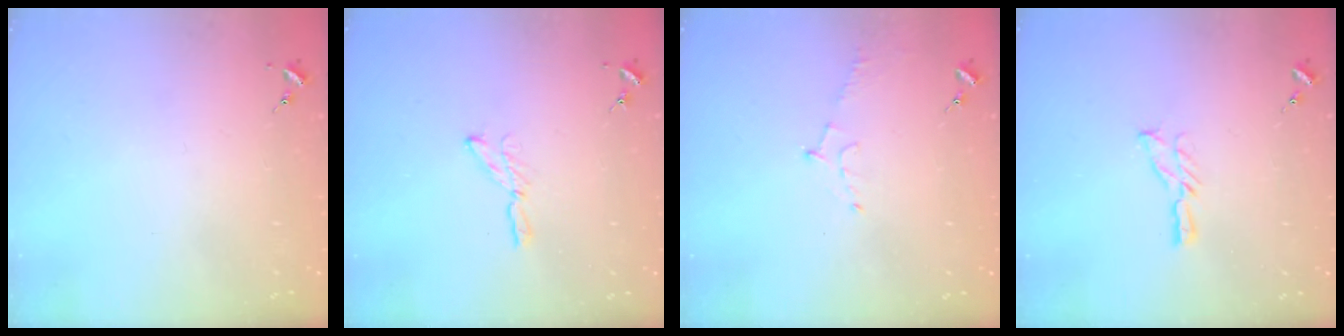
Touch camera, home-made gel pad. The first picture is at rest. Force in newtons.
{"total": 3.9, "press": 3.8, "slide": 0.4}
{"total": 5.7, "press": 5.7, "slide": 0.6}
{"total": 5.8, "press": 5.8, "slide": 0.5}